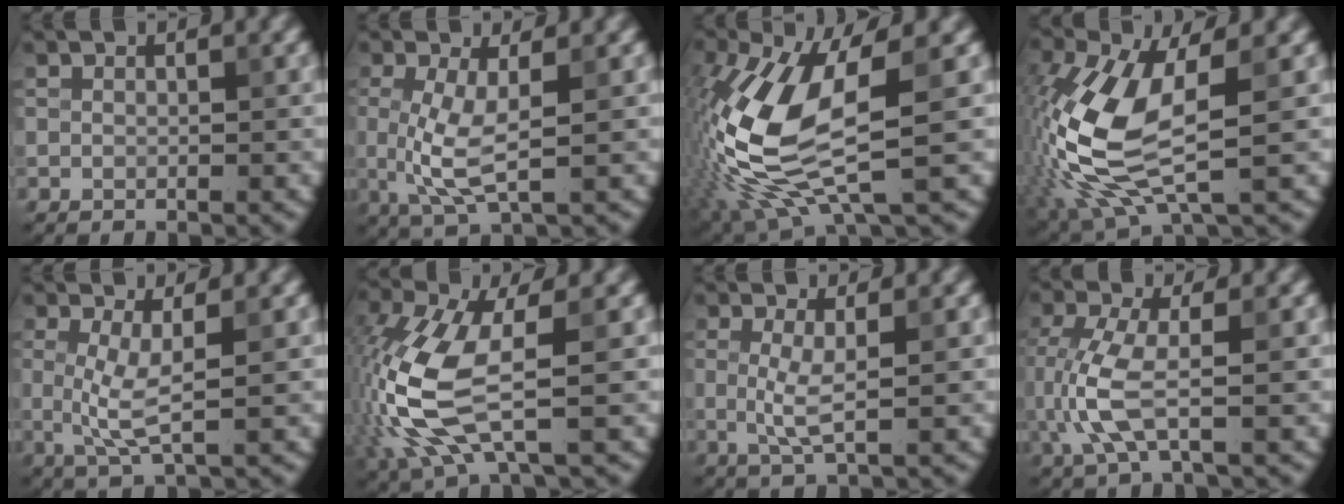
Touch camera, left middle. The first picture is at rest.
{"total": 4.1, "force": [0.0, 1.2, 3.9], "torque": [-0.100, -0.009, 0.002]}
{"total": 10.6, "force": [-1.1, 4.1, 9.7], "torque": [-0.232, -0.009, -0.022]}
{"total": 9.6, "force": [-0.9, 4.1, 8.7], "torque": [-0.215, -0.006, -0.017]}
{"total": 3.1, "force": [0.2, 0.6, 3.0], "torque": [-0.071, -0.007, 0.005]}
{"total": 8.8, "force": [-1.7, 3.2, 8.0], "torque": [-0.215, -0.005, -0.035]}
{"total": 2.2, "force": [0.1, 0.3, 2.2], "torque": [-0.056, -0.005, 0.003]}
{"total": 4.4, "force": [-0.6, 1.4, 4.1], "torque": [-0.119, -0.007, -0.010]}